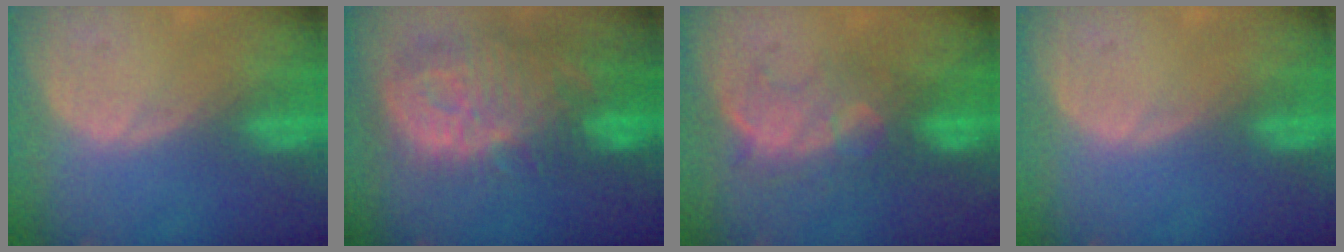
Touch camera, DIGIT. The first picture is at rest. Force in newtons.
{"total": 13.6, "press": 11.8, "slide": 6.6}
{"total": 8.0, "press": 7.8, "slide": 1.9}
{"total": 0.0}